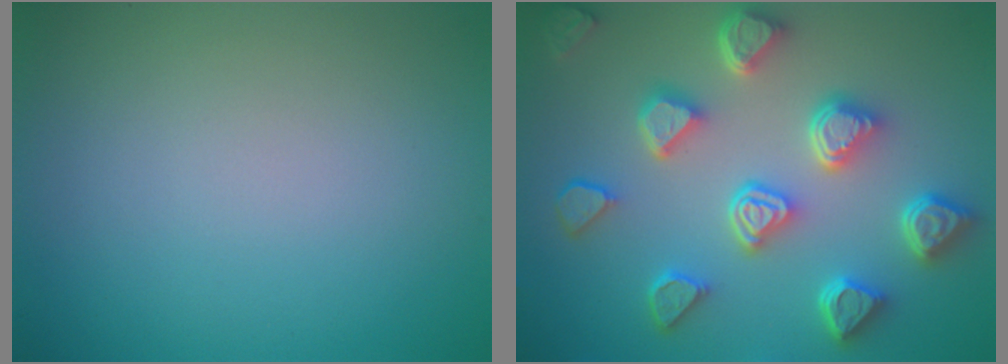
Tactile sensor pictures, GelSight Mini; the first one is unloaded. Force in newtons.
{"total": 7.4, "press": 5.9, "slide": 4.4}